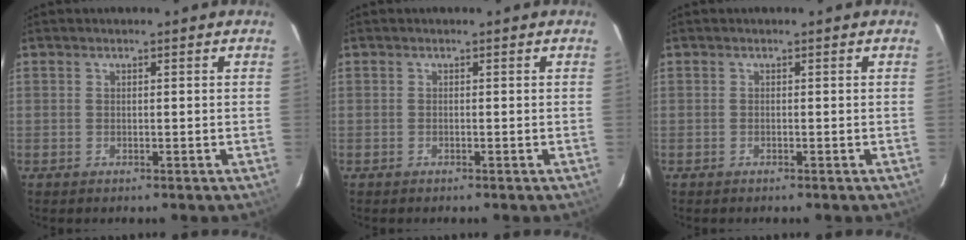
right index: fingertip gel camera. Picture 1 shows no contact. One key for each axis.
{"total": 0.0}
{"total": 0.0}